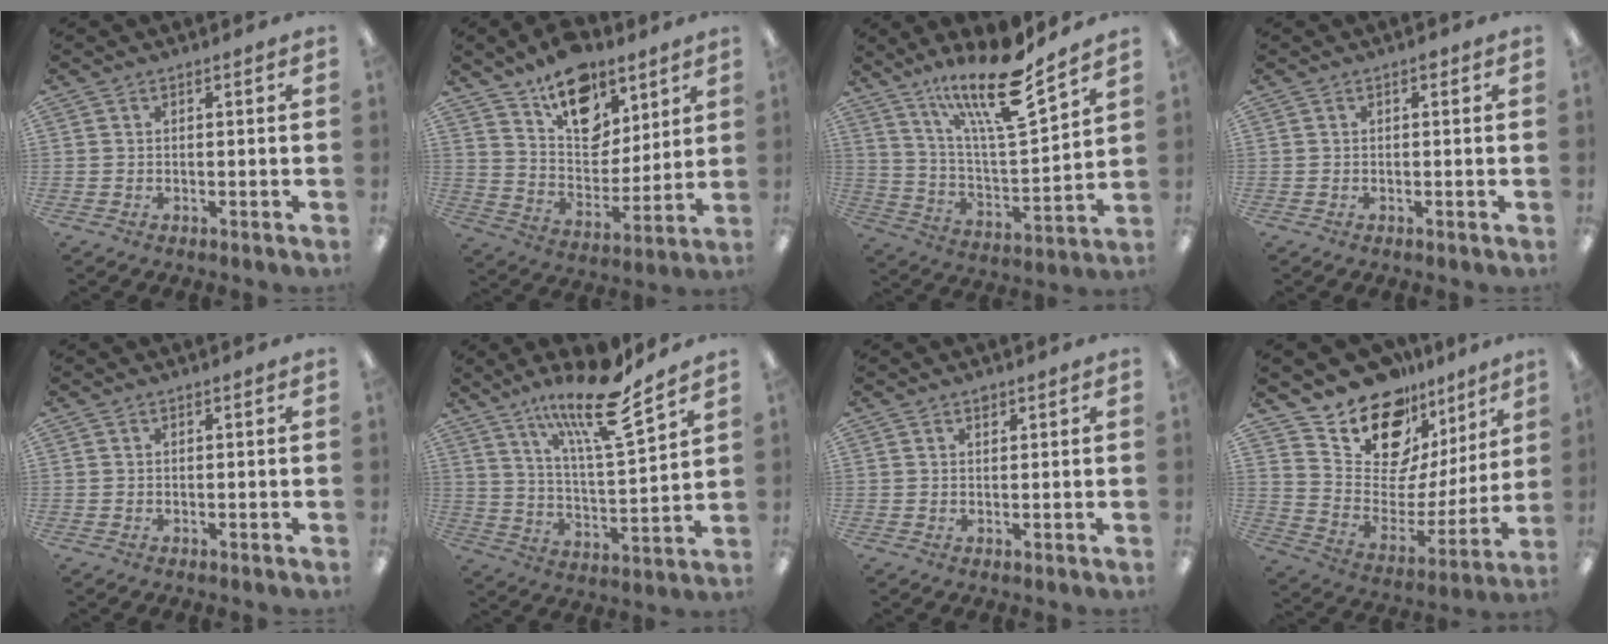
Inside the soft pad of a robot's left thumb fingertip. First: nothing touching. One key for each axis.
{"total": 16.7, "fx": 11.2, "fy": 9.9, "fz": 7.5, "tx": -0.105, "ty": -0.068, "tz": 0.201}
{"total": 19.9, "fx": 14.6, "fy": 4.7, "fz": 12.7, "tx": -0.230, "ty": -0.091, "tz": 0.241}
{"total": 0.8, "fx": 0.5, "fy": 0.4, "fz": 0.5, "tx": -0.011, "ty": 0.004, "tz": 0.007}
{"total": 0.0}
{"total": 18.2, "fx": 13.3, "fy": 3.9, "fz": 11.7, "tx": -0.203, "ty": -0.081, "tz": 0.217}
{"total": 1.2, "fx": 1.0, "fy": 0.5, "fz": 0.3, "tx": -0.001, "ty": -0.005, "tz": 0.018}
{"total": 18.0, "fx": 14.4, "fy": 8.7, "fz": 6.4, "tx": -0.126, "ty": -0.121, "tz": 0.260}